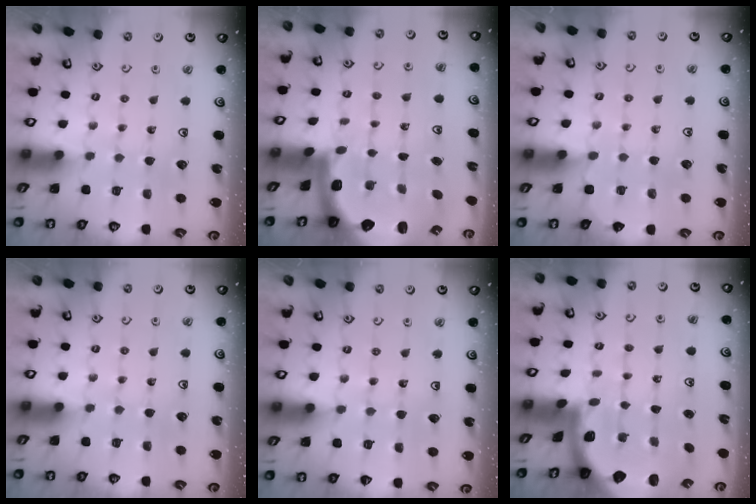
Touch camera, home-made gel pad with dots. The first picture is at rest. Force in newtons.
{"total": 2.8, "press": 2.5, "slide": 1.4}
{"total": 6.2, "press": 6.2, "slide": 0.7}
{"total": 0.0}
{"total": 3.5, "press": 3.4, "slide": 0.3}
{"total": 1.9, "press": 1.9, "slide": 0.3}